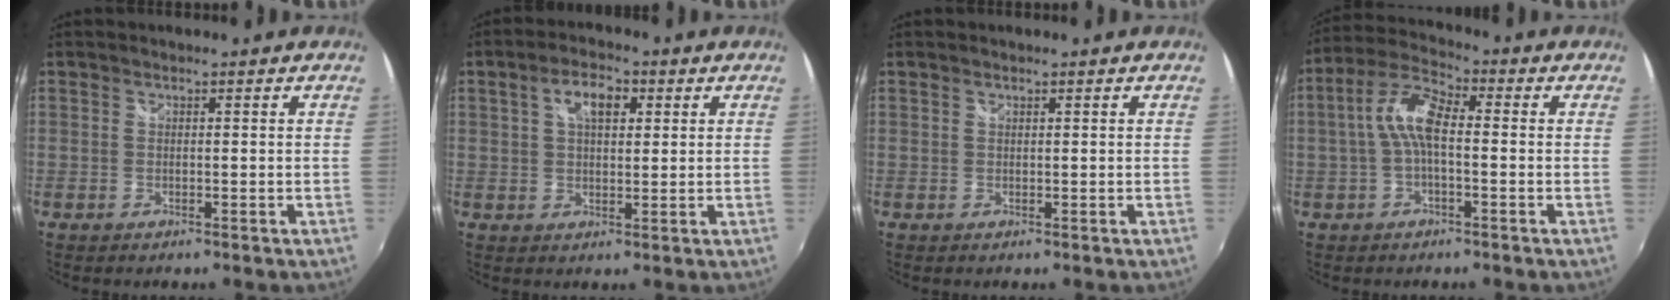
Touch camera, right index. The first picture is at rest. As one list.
[{"total": 6.0, "force": [2.1, 3.2, 4.6], "torque": [-0.079, 0.016, 0.036]}, {"total": 0.0}, {"total": 7.7, "force": [-0.5, 3.0, 7.1], "torque": [-0.153, 0.024, -0.013]}]